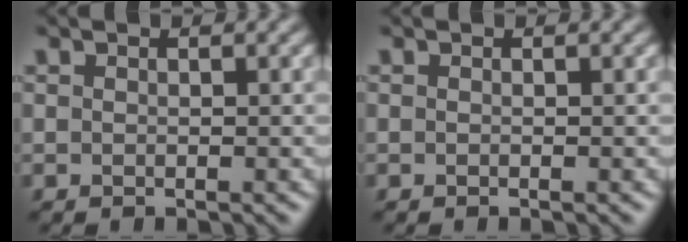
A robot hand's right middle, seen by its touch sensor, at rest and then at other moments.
{"total": 0.0}